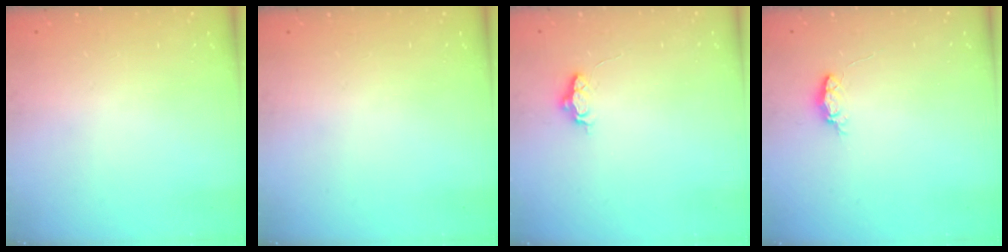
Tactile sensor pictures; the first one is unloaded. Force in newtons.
{"total": 0.0}
{"total": 5.1, "press": 5.0, "slide": 0.4}
{"total": 3.5, "press": 3.4, "slide": 0.5}